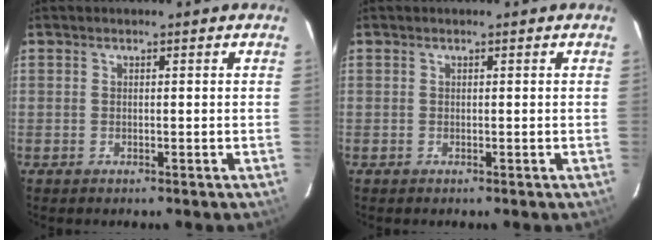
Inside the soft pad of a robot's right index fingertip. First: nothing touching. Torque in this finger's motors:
{"motor_torque": [0.15, -0.01, 0.04, 0.01]}